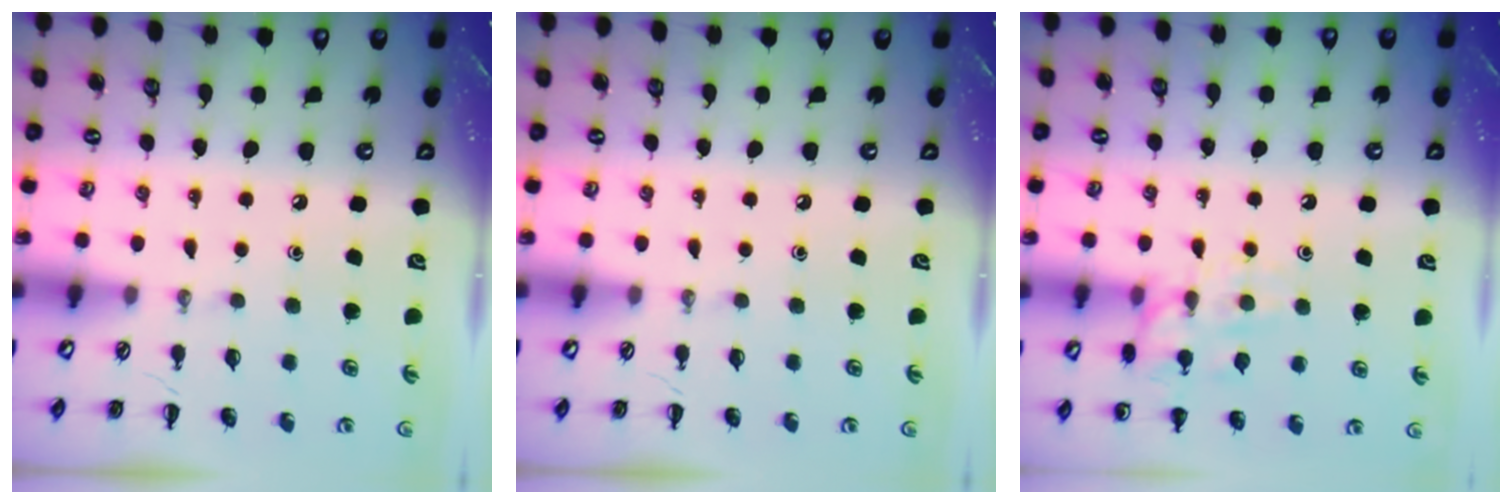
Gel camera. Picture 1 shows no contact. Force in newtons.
{"total": 0.0}
{"total": 12.4, "press": 12.4, "slide": 0.8}